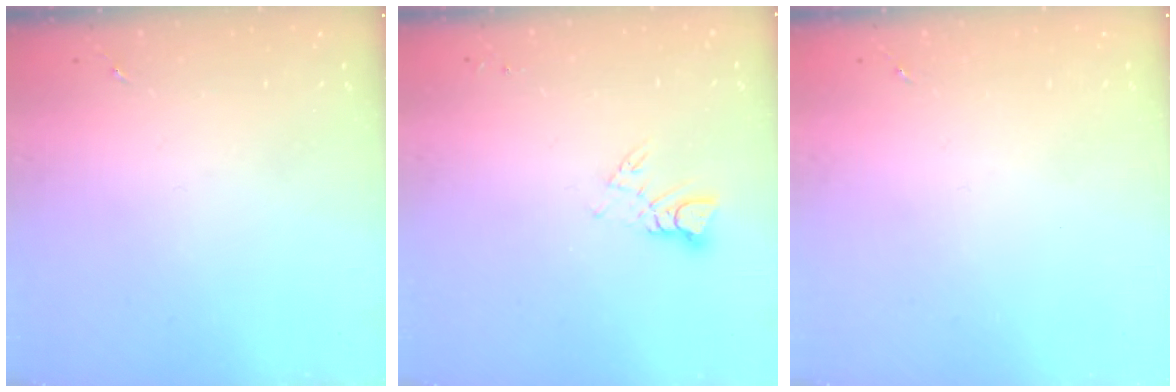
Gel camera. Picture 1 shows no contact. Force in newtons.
{"total": 4.5, "press": 4.5, "slide": 0.5}
{"total": 0.0}